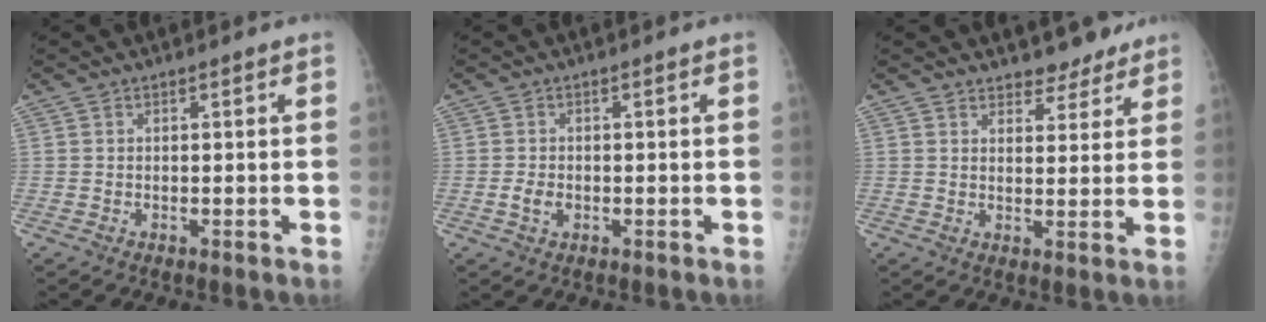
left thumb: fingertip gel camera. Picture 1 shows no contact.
{"total": 2.4, "force": [-0.6, 1.7, 1.6], "torque": [-0.028, 0.002, -0.011]}
{"total": 5.0, "force": [4.3, 2.4, 1.0], "torque": [0.012, -0.030, 0.058]}